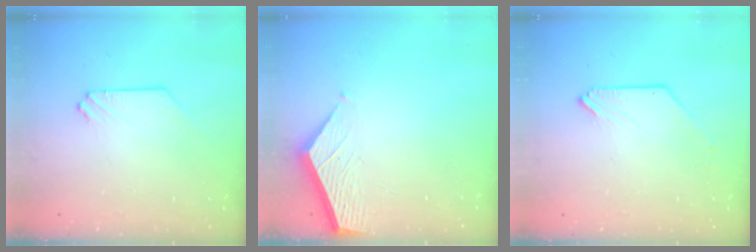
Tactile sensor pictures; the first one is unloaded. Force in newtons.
{"total": 3.7, "press": 3.7, "slide": 0.3}
{"total": 0.0}